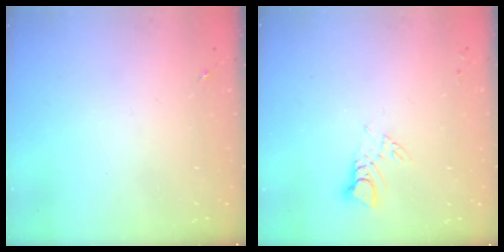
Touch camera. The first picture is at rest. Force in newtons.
{"total": 3.9, "press": 3.9, "slide": 0.2}